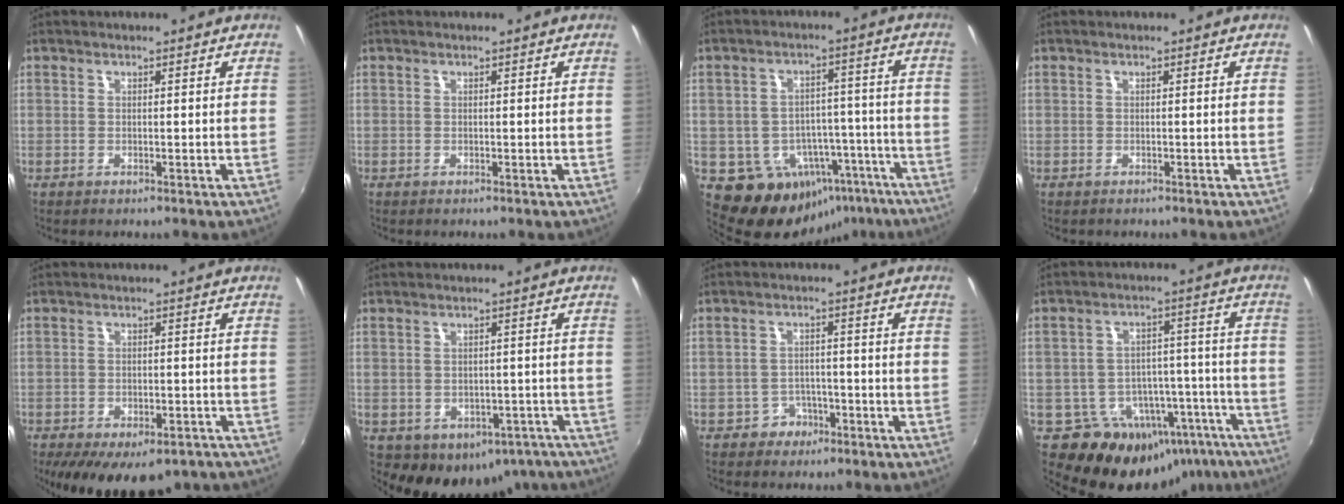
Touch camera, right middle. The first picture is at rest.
{"total": 0.0}
{"total": 15.7, "force": [-8.6, 12.1, 4.9], "torque": [-0.093, 0.041, -0.083]}
{"total": 1.1, "force": [-0.3, 1.0, 0.3], "torque": [-0.003, -0.001, -0.004]}
{"total": 15.9, "force": [-10.3, 7.7, 9.3], "torque": [-0.191, -0.040, -0.135]}
{"total": 14.4, "force": [-8.6, 9.9, 5.9], "torque": [-0.119, 0.005, -0.083]}
{"total": 4.7, "force": [-2.6, 3.9, 0.5], "torque": [-0.015, 0.014, -0.037]}
{"total": 19.6, "force": [-13.0, 13.3, 6.1], "torque": [-0.115, 0.052, -0.150]}